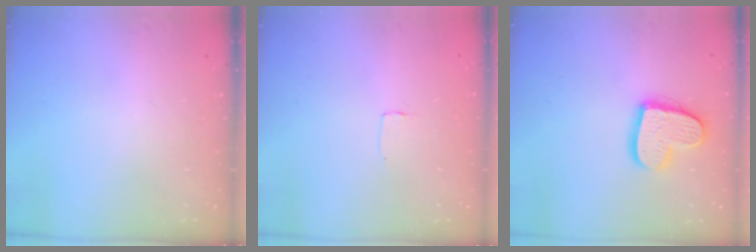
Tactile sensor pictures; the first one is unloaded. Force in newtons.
{"total": 2.6, "press": 2.6, "slide": 0.2}
{"total": 15.4, "press": 15.4, "slide": 1.2}